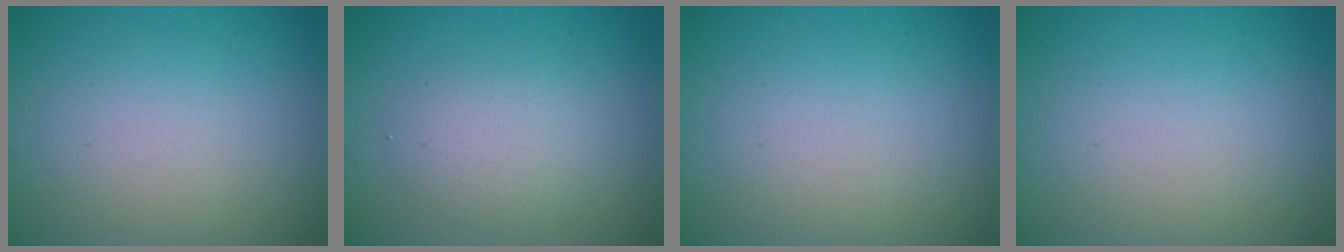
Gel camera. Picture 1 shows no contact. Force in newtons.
{"total": 2.1, "press": 2.1, "slide": 0.0}
{"total": 0.0}
{"total": 0.0}